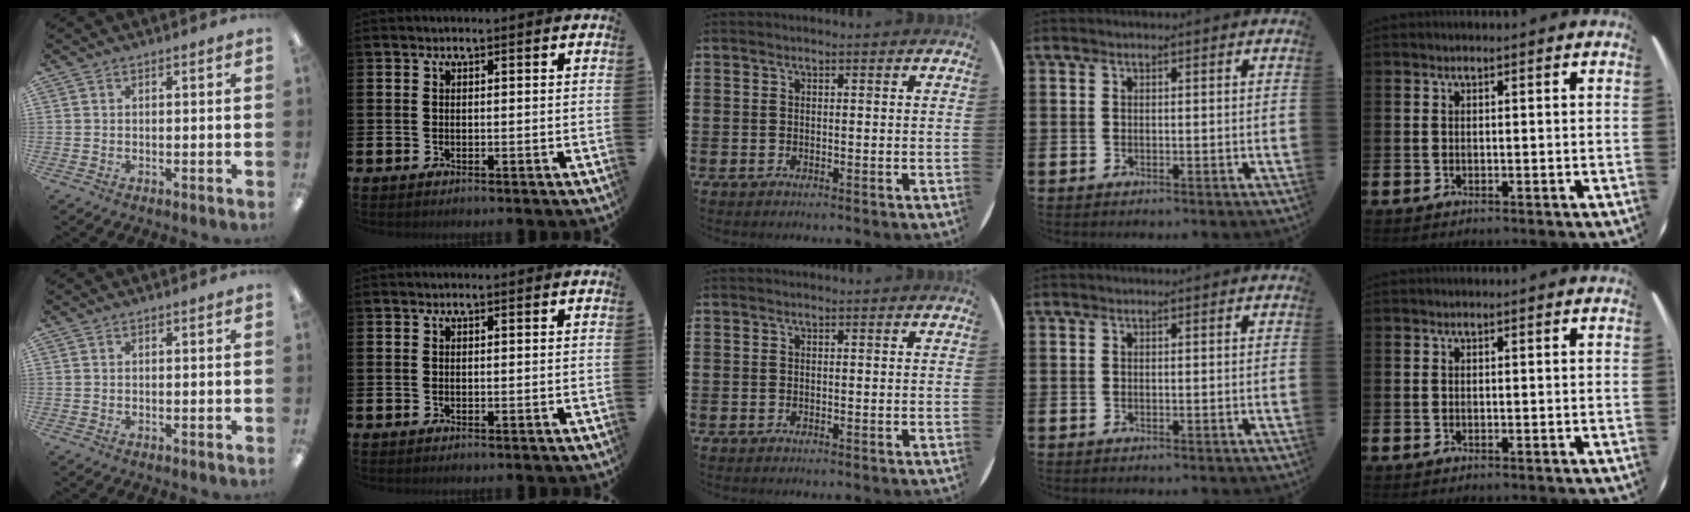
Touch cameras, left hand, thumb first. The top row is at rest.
{}